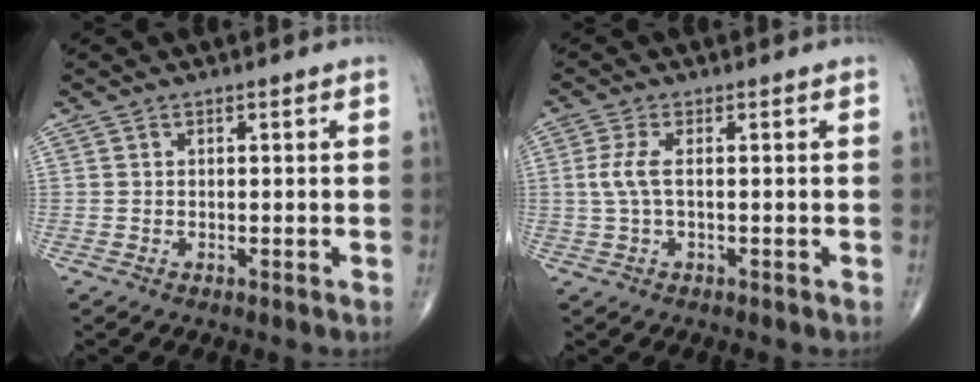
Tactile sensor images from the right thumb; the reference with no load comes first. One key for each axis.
{"total": 3.7, "fx": 0.2, "fy": 1.2, "fz": 3.5, "tx": -0.100, "ty": 0.003, "tz": 0.003}